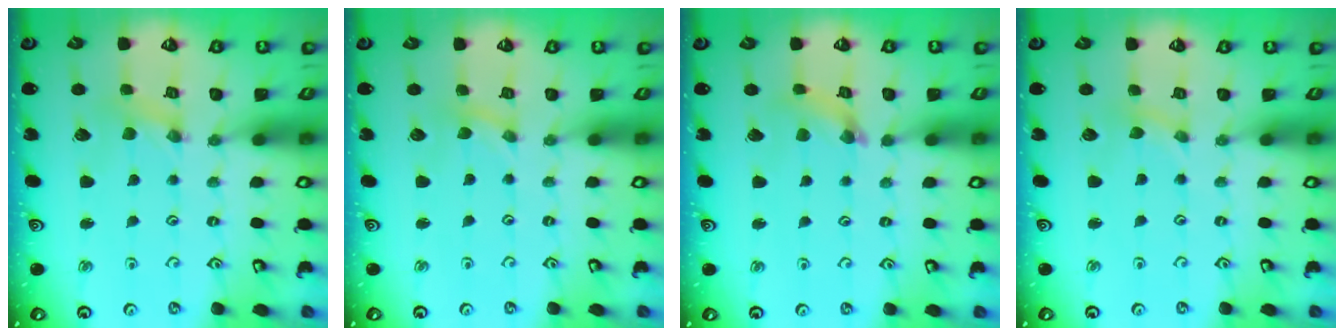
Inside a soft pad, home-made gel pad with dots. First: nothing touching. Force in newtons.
{"total": 0.0}
{"total": 3.6, "press": 3.6, "slide": 0.2}
{"total": 0.0}